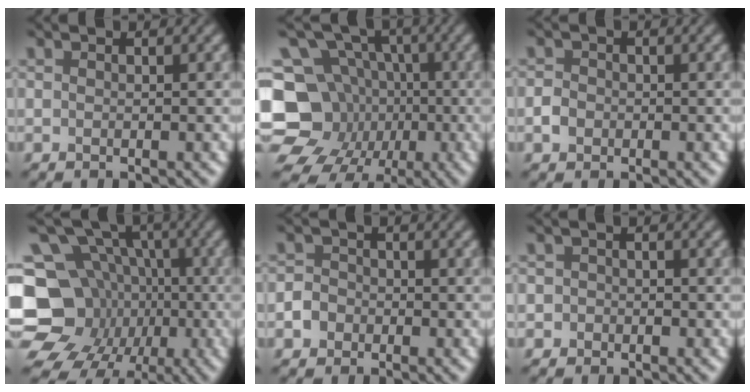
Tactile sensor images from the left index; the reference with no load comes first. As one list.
[{"total": 14.9, "force": [-4.5, 13.2, 5.4], "torque": [-0.125, -0.010, -0.094]}, {"total": 1.3, "force": [-0.6, 1.0, 0.4], "torque": [-0.006, 0.000, -0.016]}, {"total": 16.9, "force": [-5.0, 14.7, 6.8], "torque": [-0.150, -0.011, -0.096]}, {"total": 1.7, "force": [-0.9, 1.4, 0.3], "torque": [0.002, 0.001, -0.023]}, {"total": 1.0, "force": [-0.4, 1.0, 0.0], "torque": [0.022, 0.002, -0.015]}]